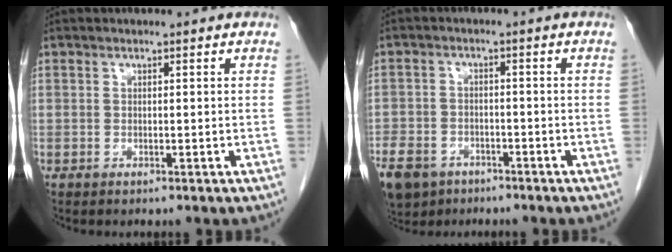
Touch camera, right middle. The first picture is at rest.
{"total": 12.4, "force": [-8.1, 8.0, 4.9], "torque": [-0.136, -0.008, -0.125]}